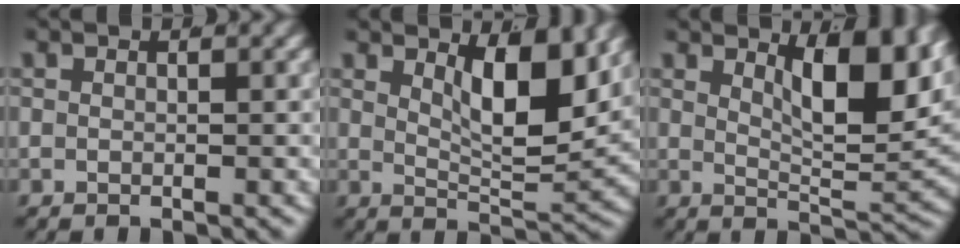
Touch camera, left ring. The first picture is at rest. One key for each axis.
{"total": 6.6, "fx": 3.2, "fy": 1.6, "fz": 5.5, "tx": -0.084, "ty": -0.024, "tz": 0.061}
{"total": 8.0, "fx": 3.8, "fy": 2.1, "fz": 6.8, "tx": -0.085, "ty": -0.012, "tz": 0.065}